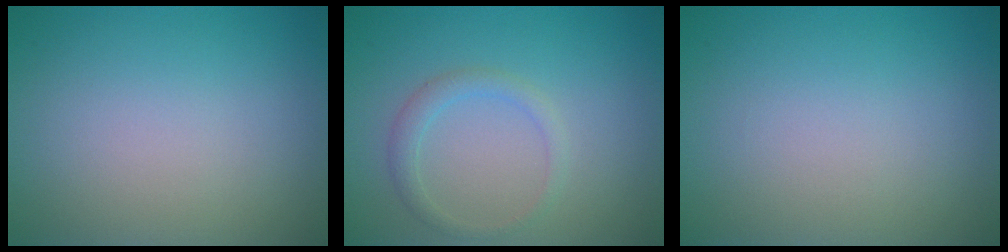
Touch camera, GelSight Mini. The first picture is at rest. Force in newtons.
{"total": 1.7, "press": 1.7, "slide": 0.1}
{"total": 0.0}